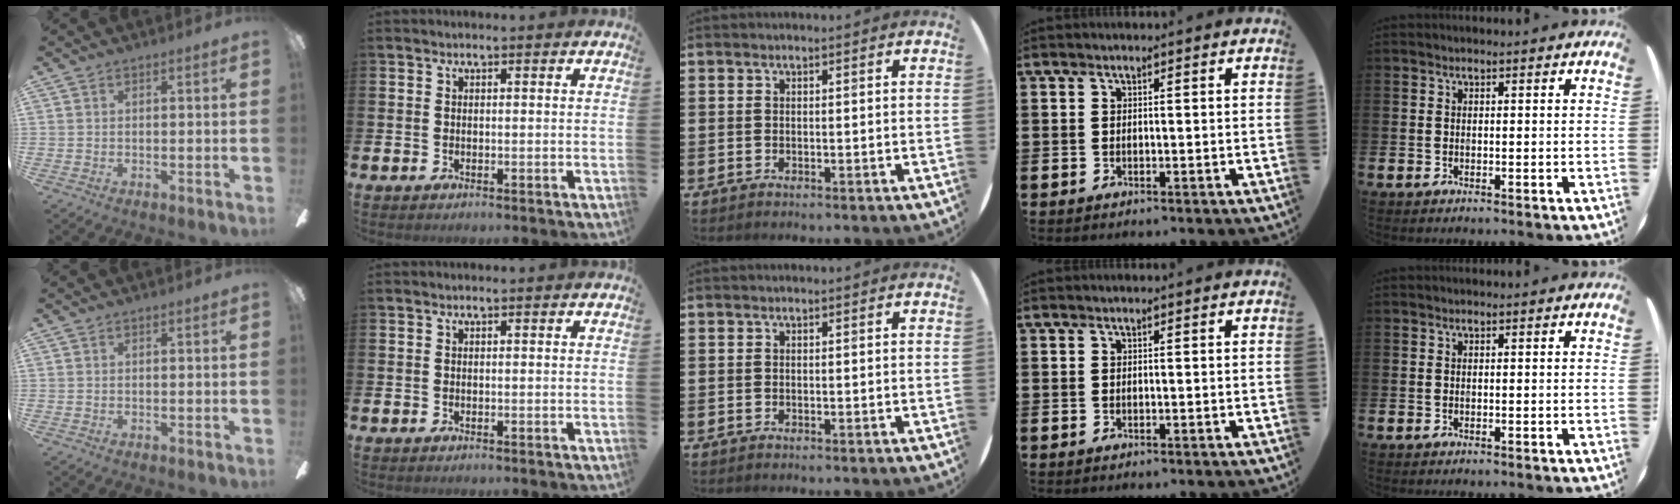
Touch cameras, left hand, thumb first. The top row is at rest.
{}